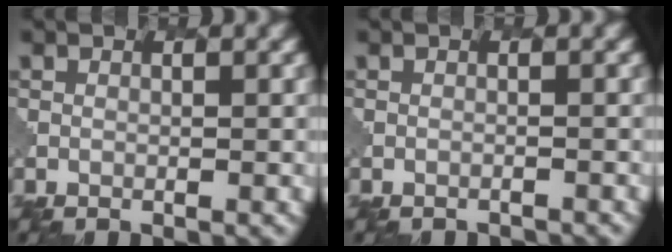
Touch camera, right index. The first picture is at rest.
{"total": 1.7, "force": [-1.7, 0.3, 0.2], "torque": [0.006, -0.004, -0.023]}